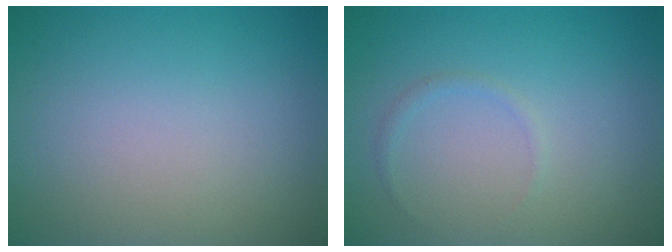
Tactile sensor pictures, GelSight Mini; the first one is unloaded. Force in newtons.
{"total": 0.7, "press": 0.7, "slide": 0.1}